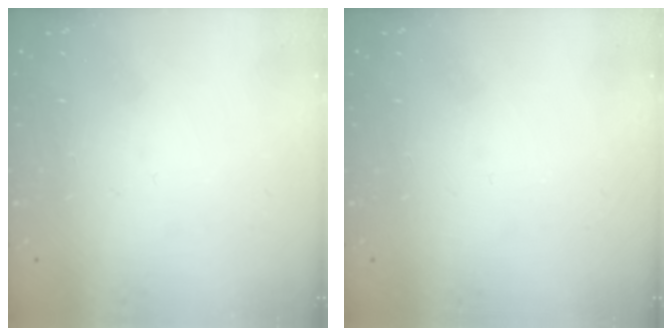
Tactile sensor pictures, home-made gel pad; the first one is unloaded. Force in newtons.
{"total": 0.0}